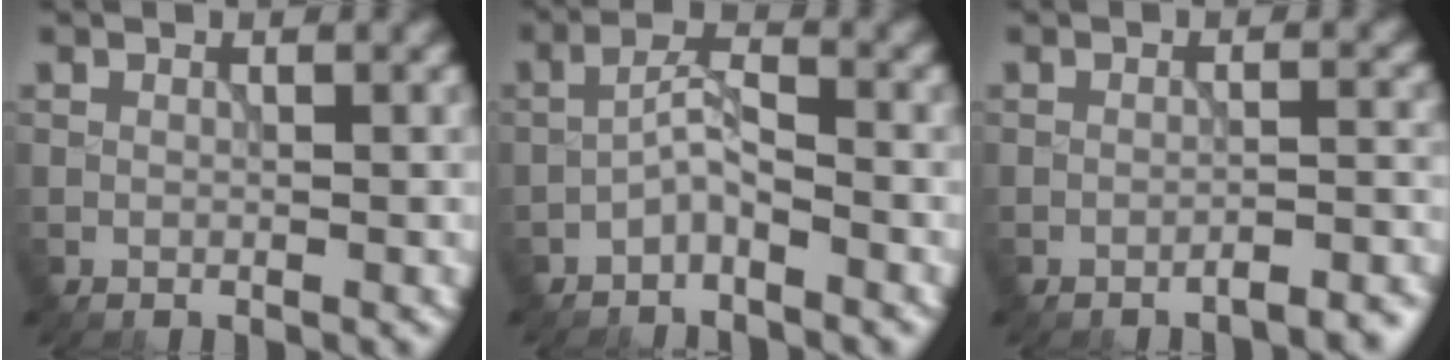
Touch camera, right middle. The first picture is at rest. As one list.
[{"total": 2.0, "force": [-1.3, 0.5, 1.5], "torque": [-0.032, 0.012, -0.030]}, {"total": 2.8, "force": [-2.1, 0.6, 1.6], "torque": [-0.015, 0.007, -0.032]}]